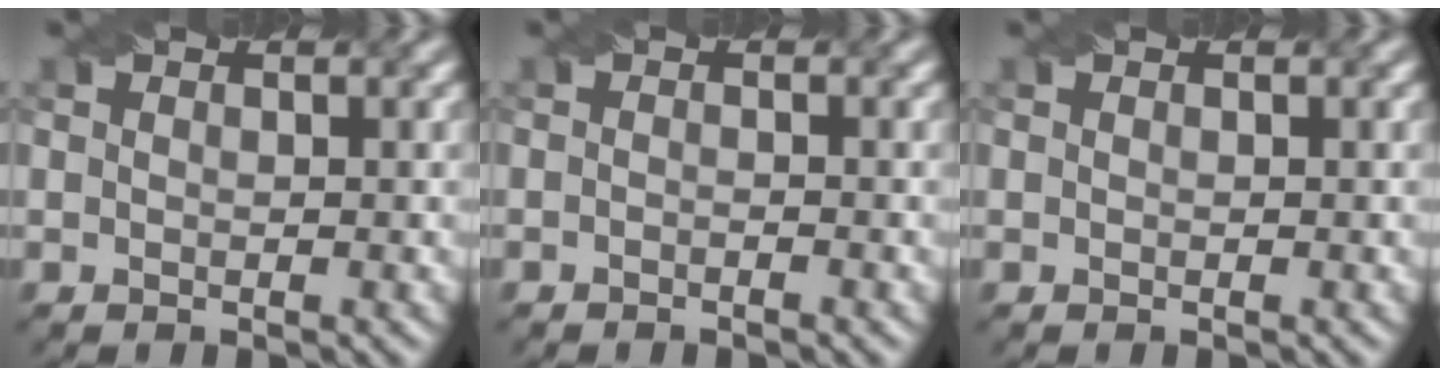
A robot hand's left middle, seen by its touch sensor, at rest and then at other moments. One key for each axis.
{"total": 0.7, "fx": -0.6, "fy": 0.1, "fz": 0.3, "tx": -0.006, "ty": 0.000, "tz": -0.011}
{"total": 0.0}